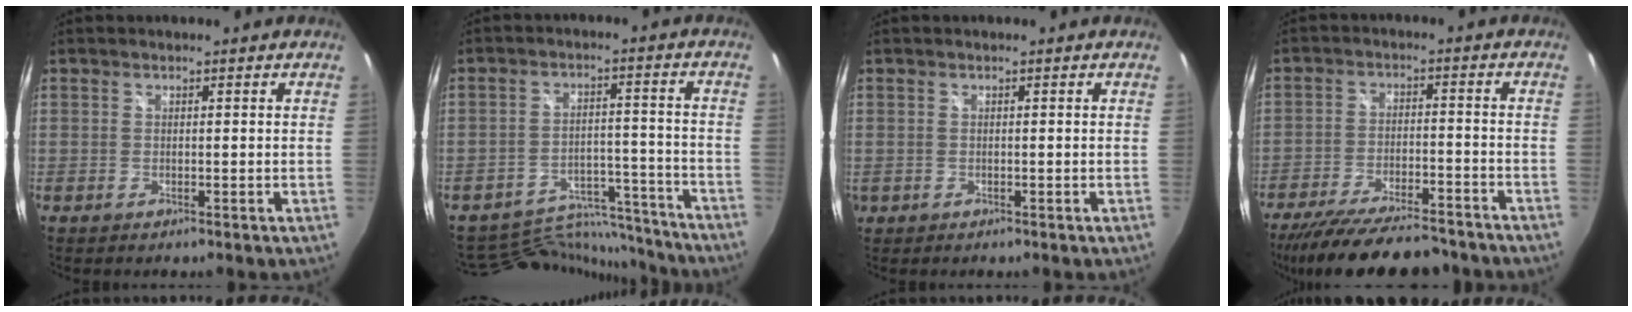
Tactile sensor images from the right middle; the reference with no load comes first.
{"total": 15.9, "force": [-15.2, 4.0, 2.4], "torque": [-0.053, 0.026, -0.214]}
{"total": 1.8, "force": [-0.5, 1.6, 0.6], "torque": [-0.015, -0.004, -0.005]}
{"total": 19.9, "force": [-16.9, 4.9, 9.1], "torque": [-0.183, -0.029, -0.250]}